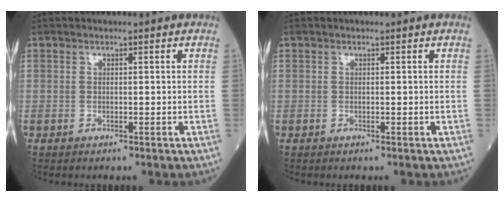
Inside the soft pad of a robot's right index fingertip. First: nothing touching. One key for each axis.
{"total": 0.0}